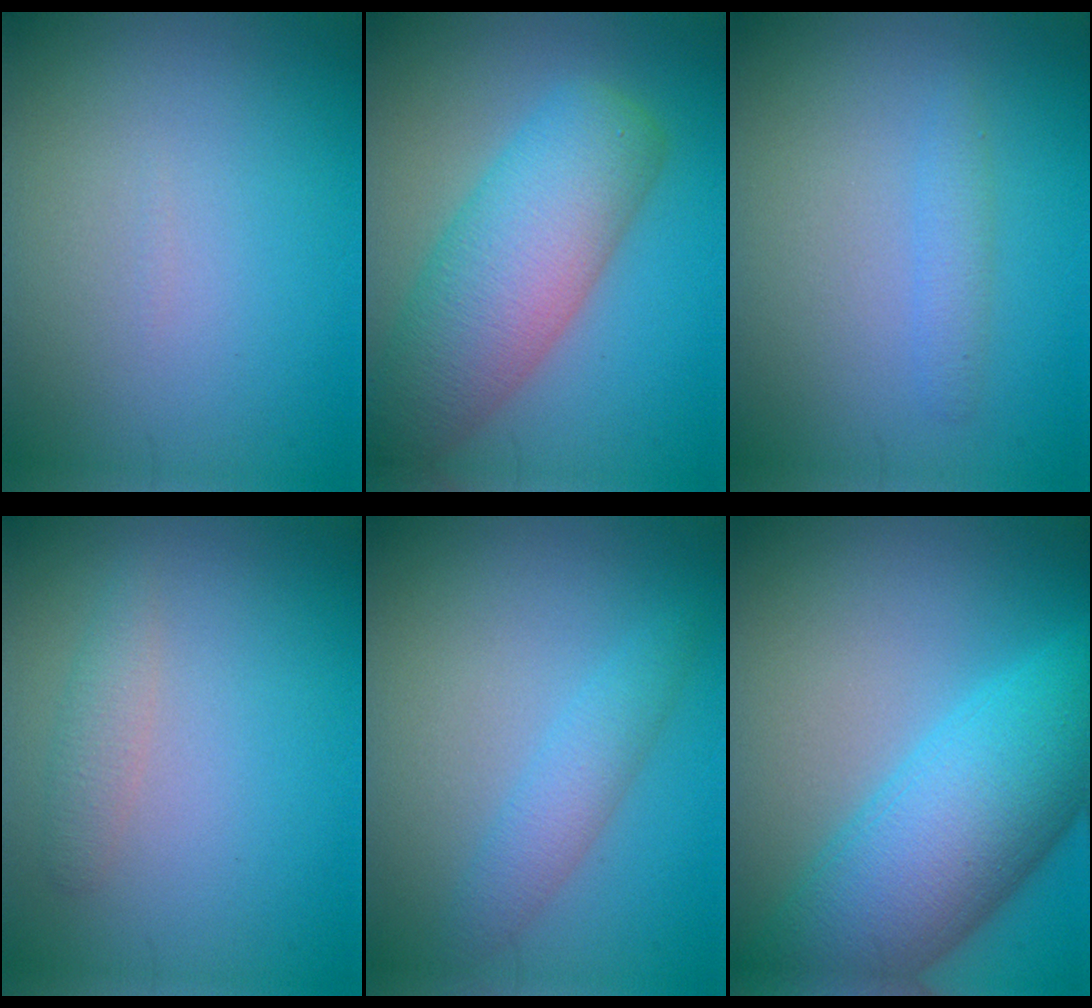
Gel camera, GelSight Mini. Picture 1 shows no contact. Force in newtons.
{"total": 8.0, "press": 8.0, "slide": 0.4}
{"total": 1.3, "press": 1.3, "slide": 0.0}
{"total": 1.4, "press": 1.4, "slide": 0.0}
{"total": 2.4, "press": 2.4, "slide": 0.1}
{"total": 11.5, "press": 11.5, "slide": 0.3}